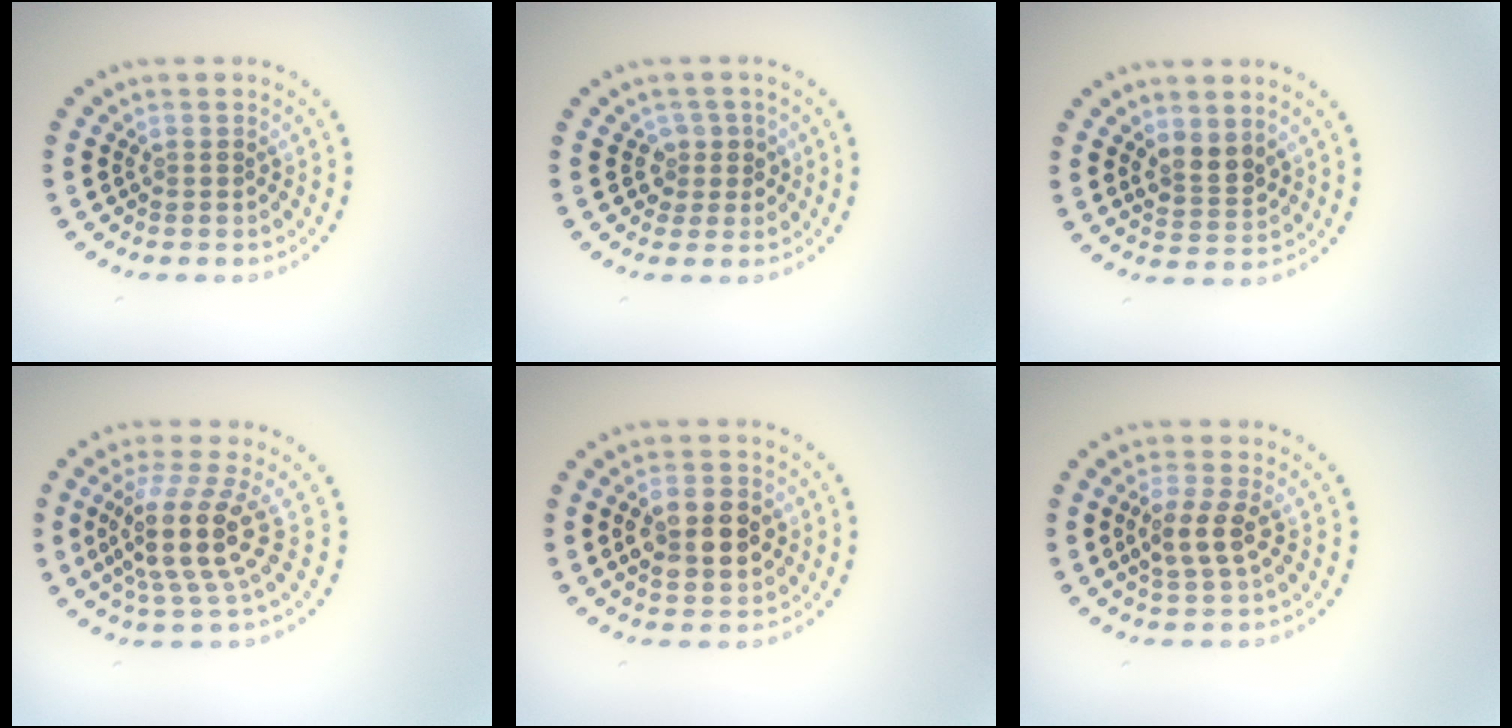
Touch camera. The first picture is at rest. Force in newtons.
{"total": 2.0, "press": 1.5, "slide": 1.2}
{"total": 2.5, "press": 2.3, "slide": 1.1}
{"total": 4.9, "press": 3.8, "slide": 3.2}
{"total": 5.0, "press": 5.0, "slide": 0.2}
{"total": 2.8, "press": 2.6, "slide": 0.9}